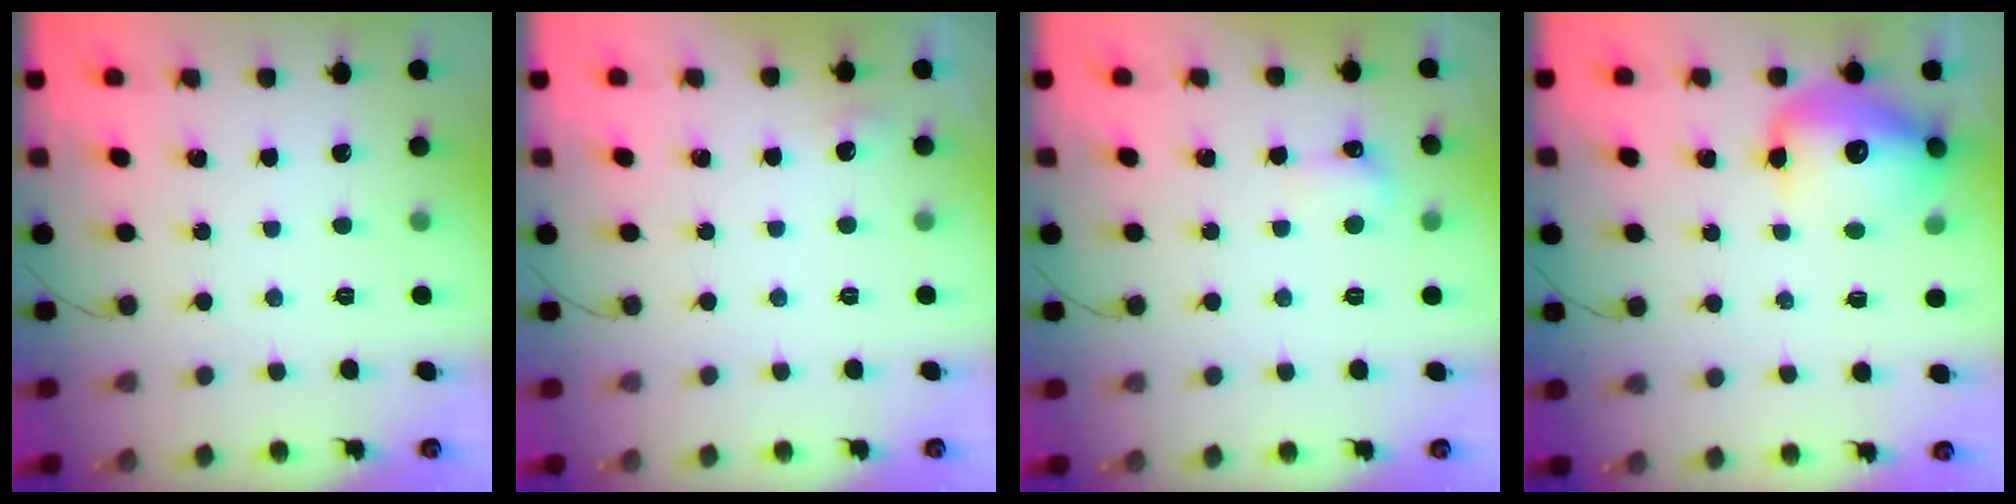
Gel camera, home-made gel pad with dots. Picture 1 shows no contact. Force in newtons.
{"total": 3.8, "press": 3.6, "slide": 1.4}
{"total": 4.3, "press": 4.2, "slide": 1.3}
{"total": 15.0, "press": 14.4, "slide": 4.5}